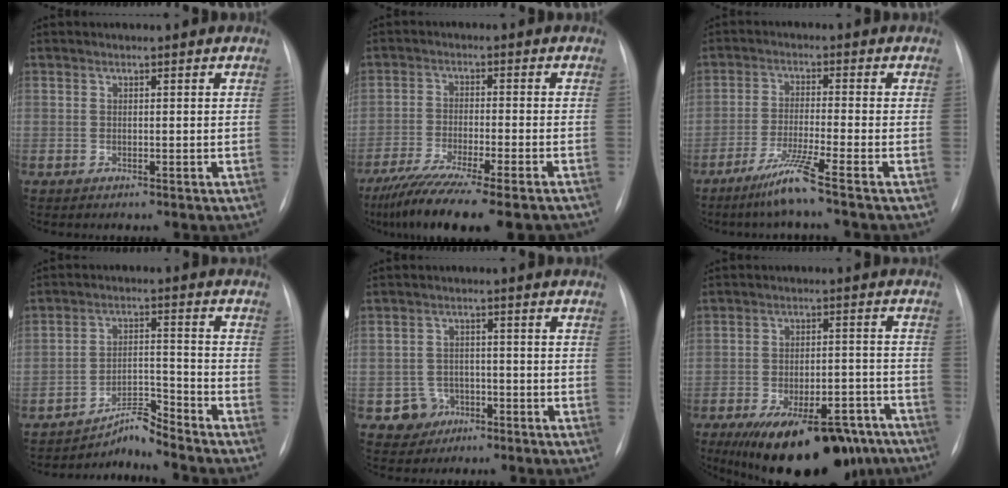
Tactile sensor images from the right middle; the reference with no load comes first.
{"total": 16.8, "force": [-13.6, 1.1, 9.7], "torque": [-0.140, -0.037, -0.211]}
{"total": 6.2, "force": [-4.3, -1.5, 4.2], "torque": [-0.087, -0.022, -0.092]}
{"total": 5.0, "force": [-4.9, -0.9, -0.1], "torque": [-0.003, 0.004, -0.081]}
{"total": 3.9, "force": [-1.9, 3.4, 0.0], "torque": [0.006, 0.013, -0.027]}
{"total": 21.5, "force": [-15.7, 8.1, 12.2], "torque": [-0.149, 0.007, -0.215]}